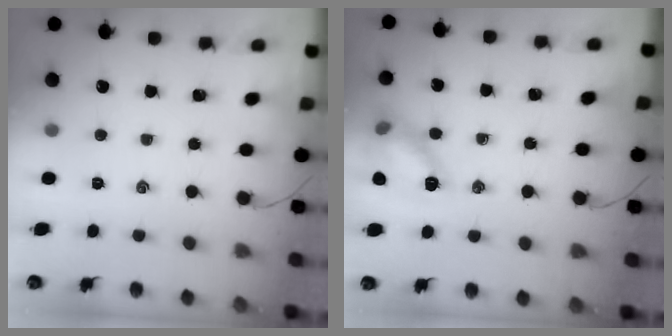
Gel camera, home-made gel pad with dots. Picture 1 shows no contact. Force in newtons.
{"total": 13.1, "press": 13.1, "slide": 1.2}